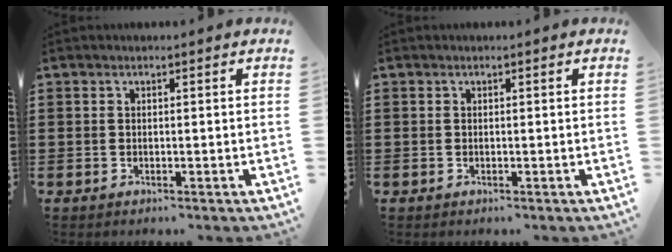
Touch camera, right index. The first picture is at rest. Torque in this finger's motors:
{"motor_torque": [0.00, 0.00, 0.04, -0.01]}